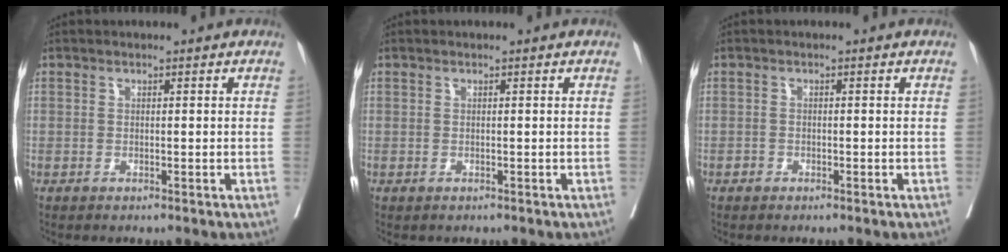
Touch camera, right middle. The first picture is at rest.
{"total": 0.0}
{"total": 0.6, "force": [-0.5, 0.4, 0.1], "torque": [0.000, 0.004, -0.010]}